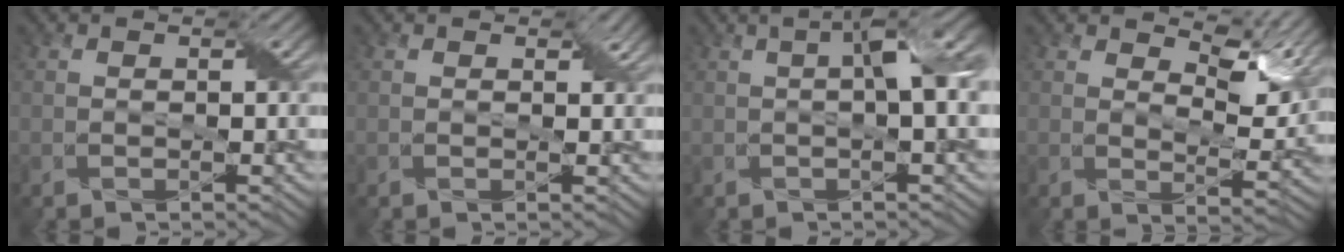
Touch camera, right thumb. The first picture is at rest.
{"total": 1.1, "force": [0.7, 0.6, 0.7], "torque": [-0.009, -0.002, 0.014]}
{"total": 6.5, "force": [0.9, 1.7, 6.3], "torque": [-0.102, 0.018, 0.012]}
{"total": 7.9, "force": [5.0, 3.3, 5.2], "torque": [-0.088, -0.002, 0.080]}